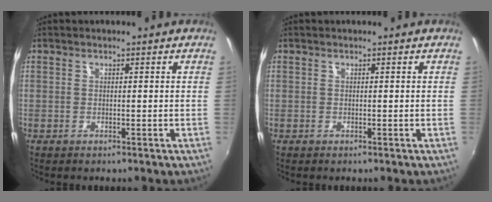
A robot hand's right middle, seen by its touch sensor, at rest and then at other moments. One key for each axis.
{"total": 0.0}